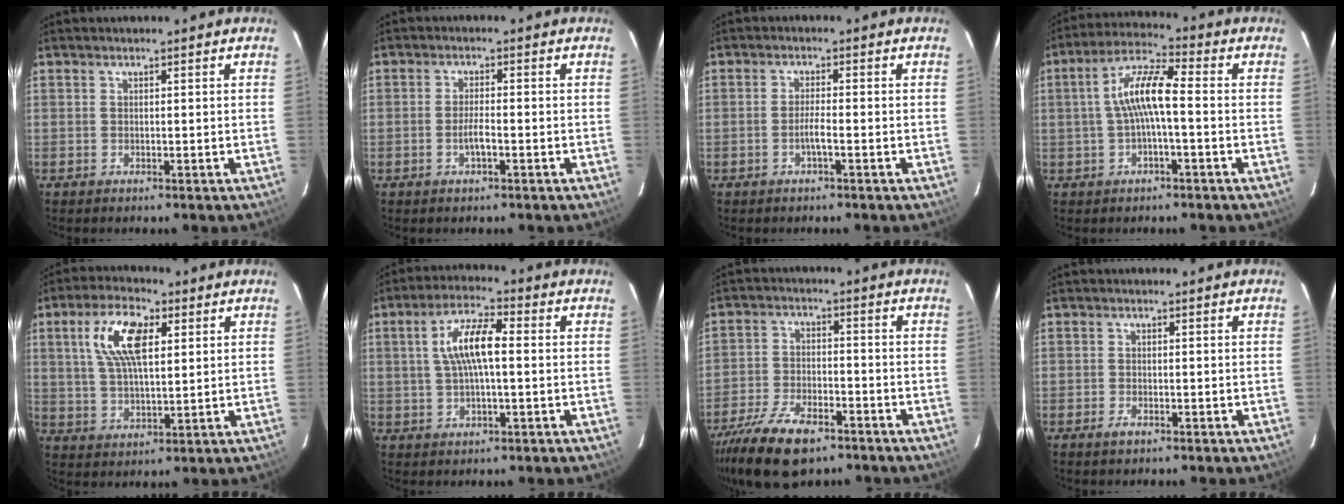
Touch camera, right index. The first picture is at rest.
{"total": 2.6, "force": [-1.2, 0.4, 2.3], "torque": [-0.045, -0.001, -0.022]}
{"total": 2.1, "force": [-1.1, -0.2, 1.8], "torque": [-0.034, -0.001, -0.021]}
{"total": 8.5, "force": [-0.6, 1.8, 8.3], "torque": [-0.168, 0.019, -0.011]}
{"total": 10.8, "force": [3.7, 4.6, 9.1], "torque": [-0.177, 0.017, 0.071]}
{"total": 8.6, "force": [0.8, 2.6, 8.2], "torque": [-0.156, 0.015, 0.018]}
{"total": 14.4, "force": [-10.1, 6.0, 8.2], "torque": [-0.193, -0.027, -0.184]}
{"total": 1.4, "force": [-1.0, 0.6, 0.9], "torque": [-0.016, -0.001, -0.020]}